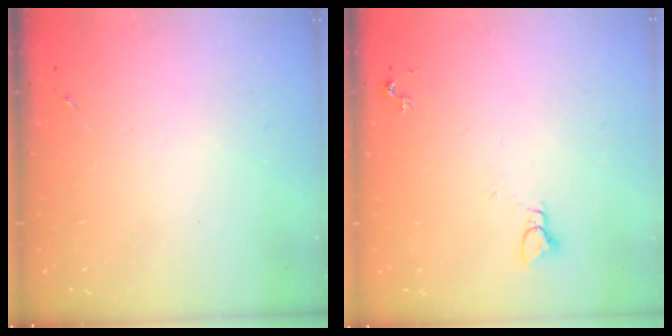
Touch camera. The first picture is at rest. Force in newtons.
{"total": 2.2, "press": 2.2, "slide": 0.1}